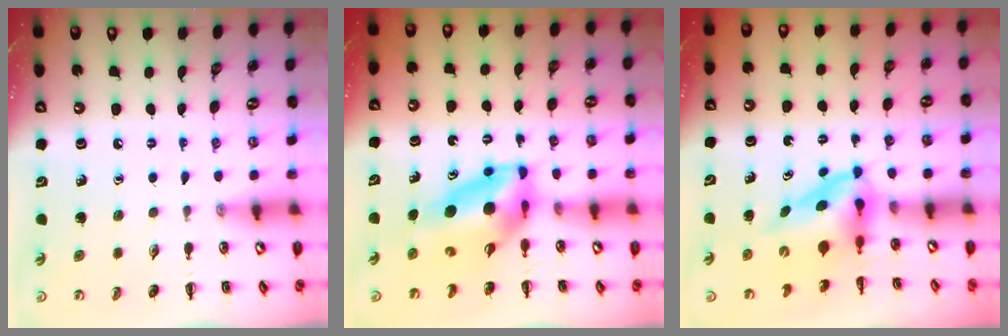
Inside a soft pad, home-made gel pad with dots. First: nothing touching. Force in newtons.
{"total": 7.9, "press": 7.6, "slide": 2.3}
{"total": 4.0, "press": 3.9, "slide": 0.8}